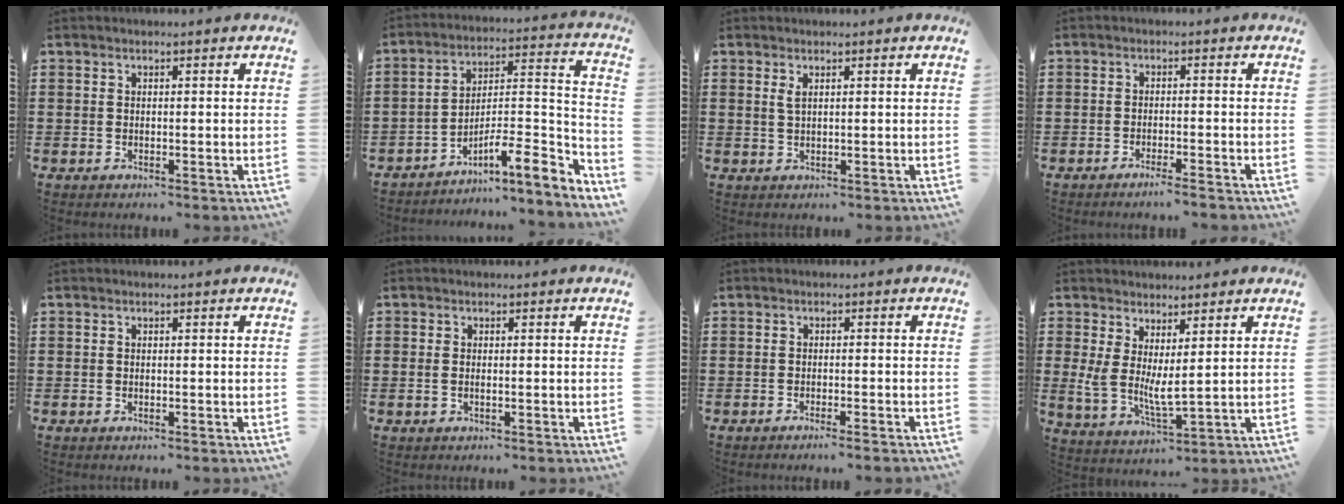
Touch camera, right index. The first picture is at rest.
{"total": 8.6, "force": [-5.6, 1.4, 6.4], "torque": [-0.103, -0.009, -0.109]}
{"total": 1.4, "force": [0.6, 0.4, 1.1], "torque": [-0.024, 0.003, 0.010]}
{"total": 2.1, "force": [-1.8, -0.3, 1.0], "torque": [-0.016, 0.000, -0.034]}
{"total": 0.0}
{"total": 1.0, "force": [-0.1, 0.4, 0.9], "torque": [-0.018, 0.001, -0.003]}
{"total": 1.3, "force": [-1.2, -0.3, 0.6], "torque": [-0.010, -0.001, -0.022]}
{"total": 5.0, "force": [1.6, 1.7, 4.4], "torque": [-0.097, -0.008, 0.032]}